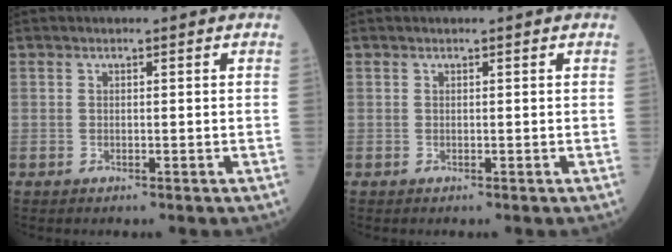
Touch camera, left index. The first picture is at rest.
{"total": 0.0}